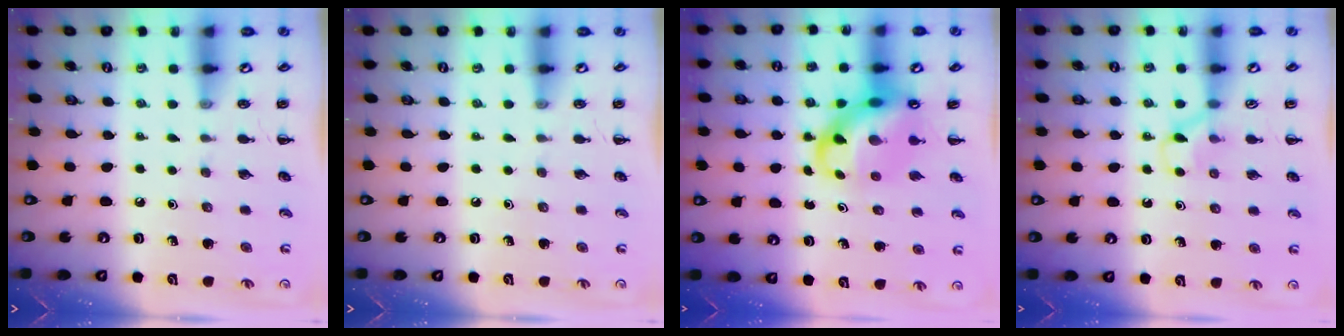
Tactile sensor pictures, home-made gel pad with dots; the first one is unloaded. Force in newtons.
{"total": 0.0}
{"total": 9.9, "press": 9.5, "slide": 2.7}
{"total": 4.8, "press": 4.6, "slide": 1.3}